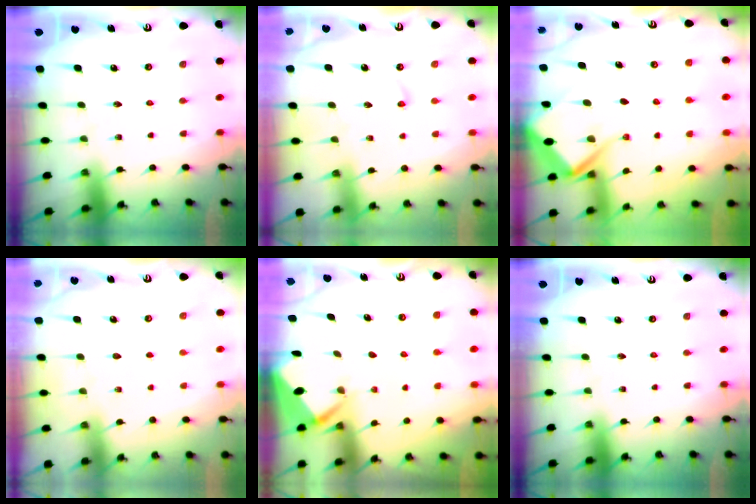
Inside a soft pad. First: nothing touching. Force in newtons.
{"total": 2.2, "press": 2.2, "slide": 0.2}
{"total": 8.0, "press": 7.9, "slide": 1.0}
{"total": 2.9, "press": 2.8, "slide": 0.4}
{"total": 2.9, "press": 2.8, "slide": 0.4}
{"total": 0.0}